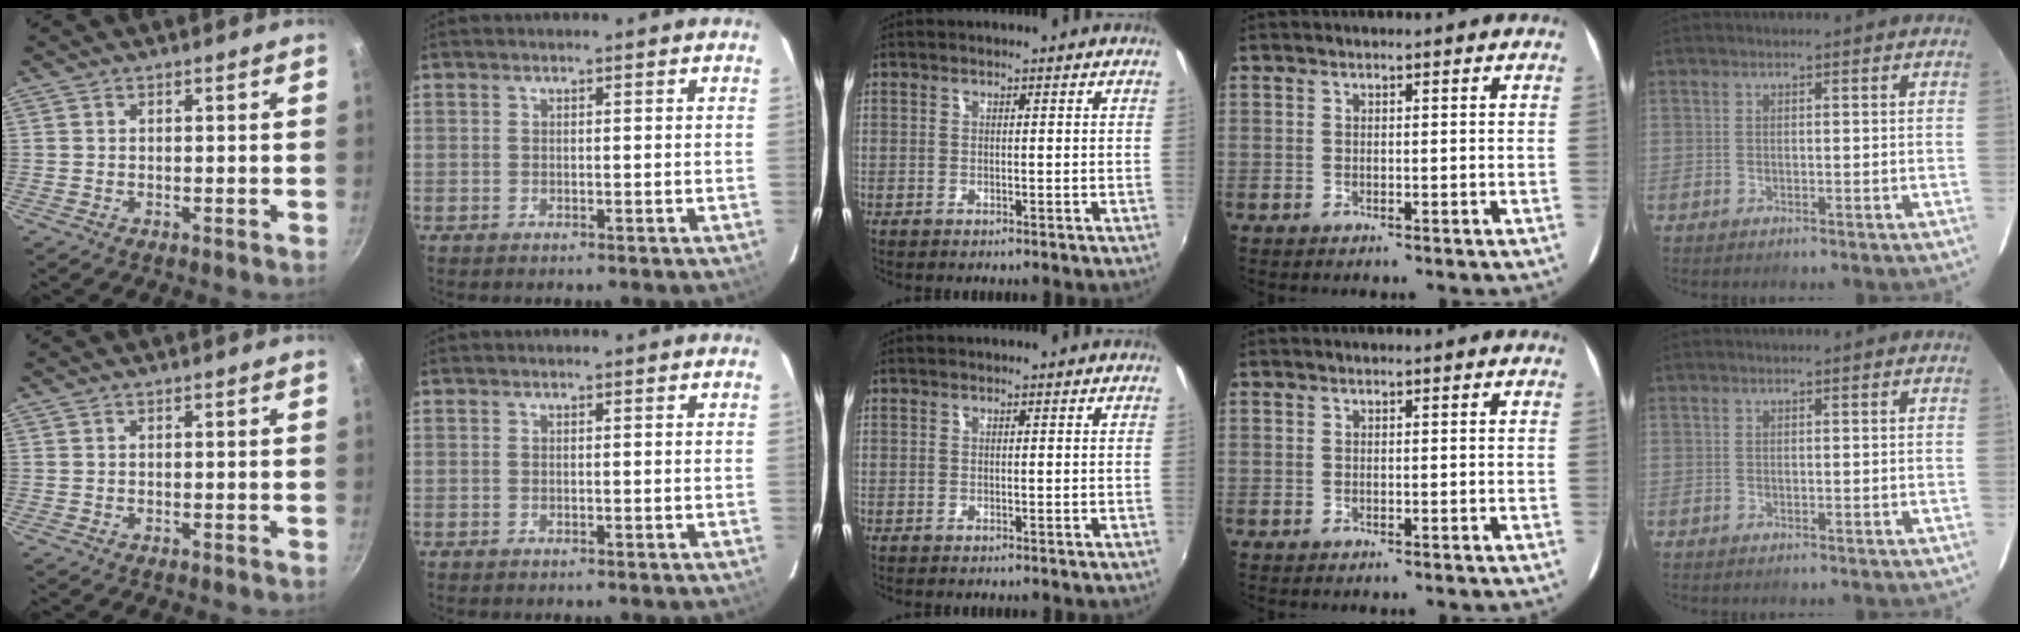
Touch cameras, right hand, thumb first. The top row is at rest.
{}